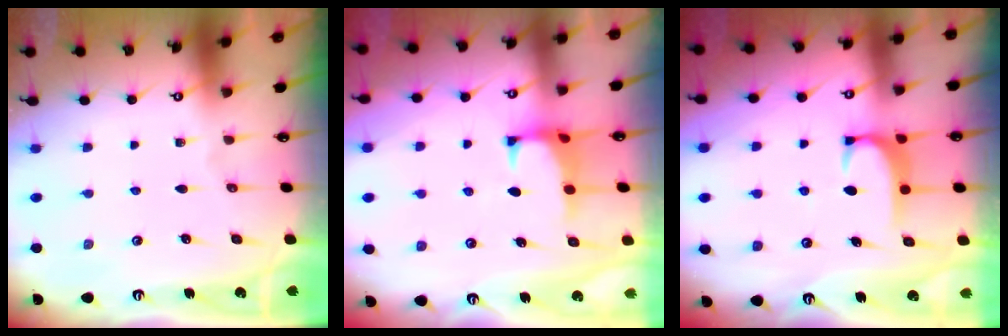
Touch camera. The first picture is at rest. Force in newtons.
{"total": 1.6, "press": 1.5, "slide": 0.6}
{"total": 1.7, "press": 1.7, "slide": 0.5}